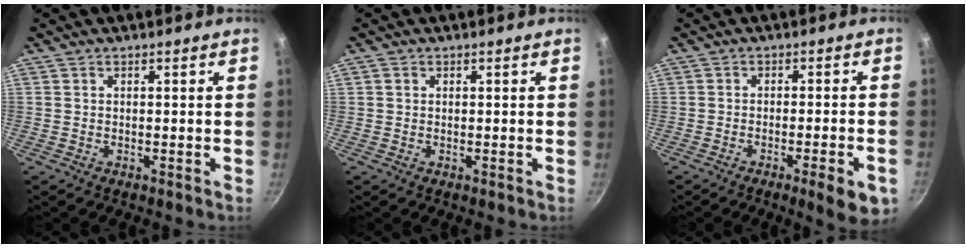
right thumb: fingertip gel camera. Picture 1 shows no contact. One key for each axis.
{"total": 0.8, "fx": 0.2, "fy": 0.7, "fz": 0.3, "tx": -0.003, "ty": 0.004, "tz": 0.002}
{"total": 7.7, "fx": -3.5, "fy": 1.4, "fz": 6.7, "tx": -0.078, "ty": 0.013, "tz": -0.042}